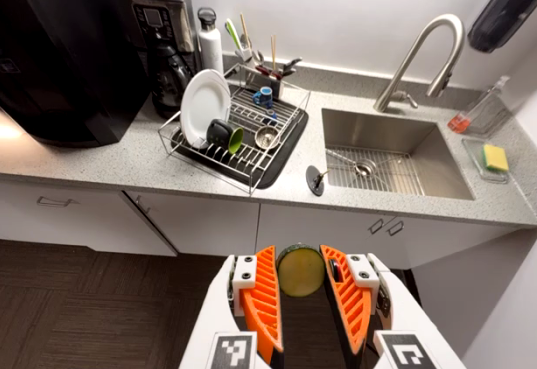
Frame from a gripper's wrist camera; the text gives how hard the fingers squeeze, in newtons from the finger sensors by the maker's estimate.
{"total": 8.3, "left": 8.6, "right": 8.1}